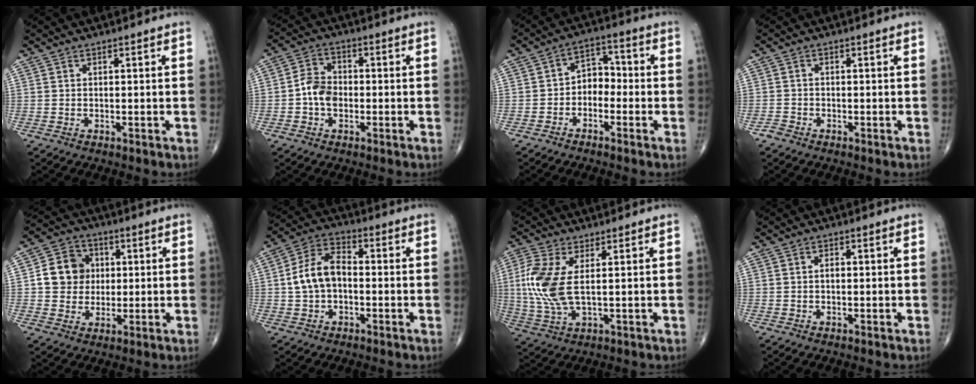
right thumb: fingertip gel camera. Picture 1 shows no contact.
{"total": 5.8, "force": [-1.1, 4.3, 3.6], "torque": [-0.052, 0.019, -0.028]}
{"total": 5.6, "force": [-1.7, 4.1, 3.4], "torque": [-0.029, 0.034, -0.045]}
{"total": 1.3, "force": [-1.1, 0.7, 0.1], "torque": [-0.002, 0.001, -0.026]}
{"total": 9.7, "force": [1.2, 8.6, 4.4], "torque": [-0.041, 0.005, 0.014]}
{"total": 9.4, "force": [-0.4, 6.1, 7.2], "torque": [-0.133, 0.032, -0.019]}
{"total": 10.5, "force": [1.5, 4.5, 9.4], "torque": [-0.239, -0.006, 0.034]}
{"total": 1.2, "force": [0.0, 0.7, 0.9], "torque": [-0.014, 0.003, -0.001]}